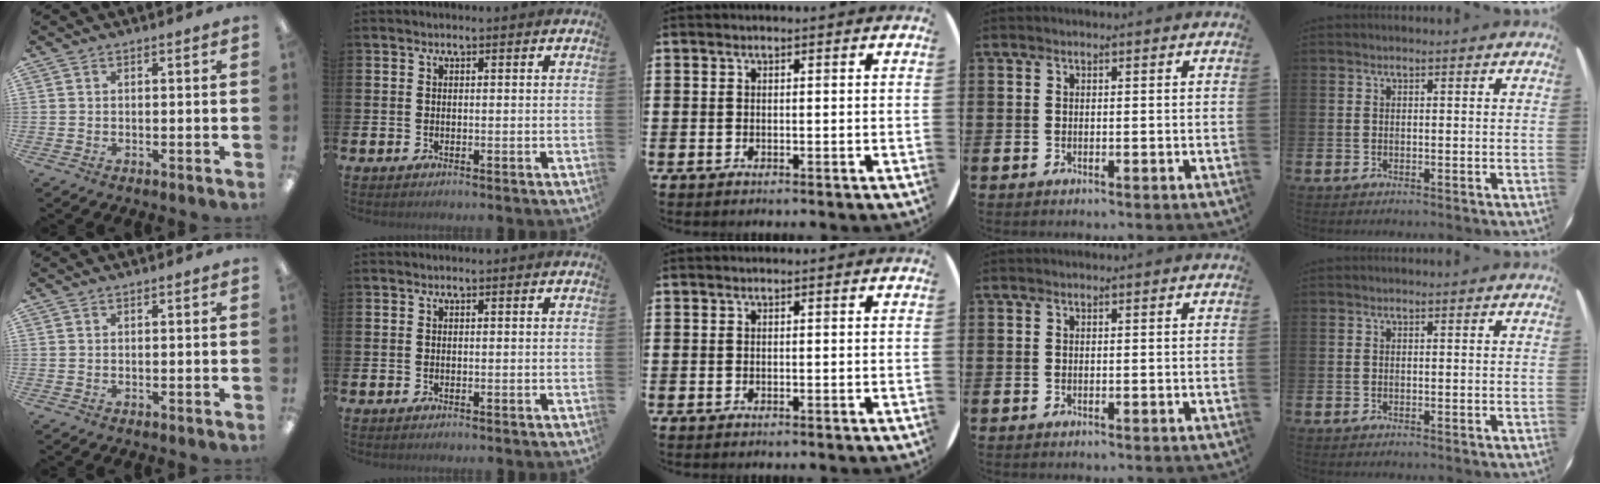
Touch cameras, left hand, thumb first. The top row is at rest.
{}